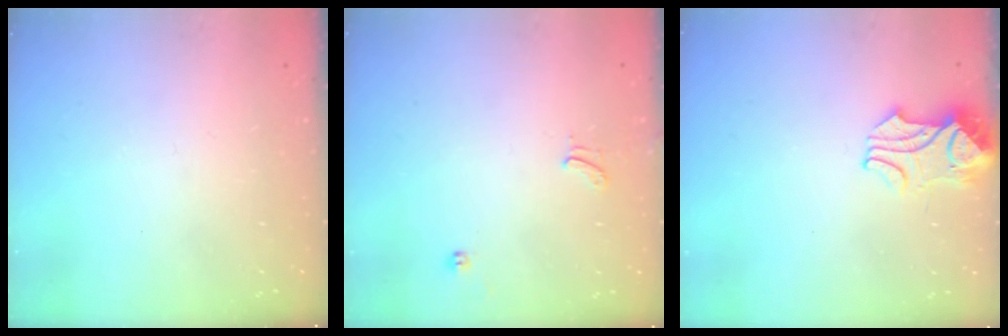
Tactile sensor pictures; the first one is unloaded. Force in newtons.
{"total": 1.5, "press": 1.2, "slide": 1.0}
{"total": 2.4, "press": 2.3, "slide": 0.6}